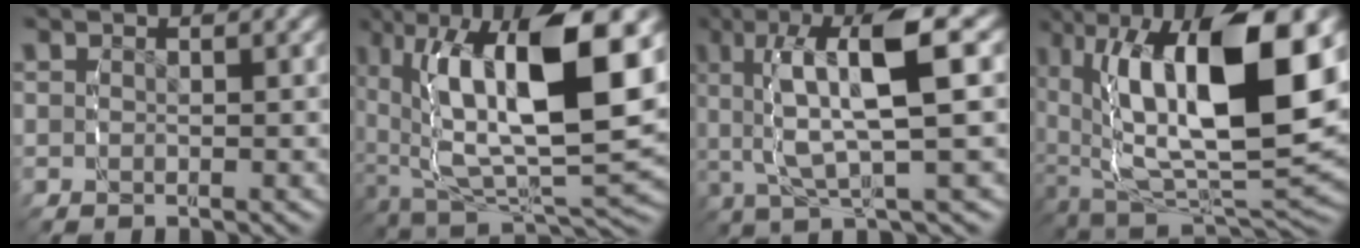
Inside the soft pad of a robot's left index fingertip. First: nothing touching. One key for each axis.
{"total": 16.7, "fx": -0.2, "fy": 9.1, "fz": 14.0, "tx": -0.238, "ty": -0.018, "tz": 0.012}
{"total": 9.2, "fx": 1.3, "fy": 3.9, "fz": 8.3, "tx": -0.152, "ty": 0.013, "tz": 0.010}
{"total": 16.6, "fx": -0.1, "fy": 9.5, "fz": 13.6, "tx": -0.244, "ty": -0.031, "tz": 0.016}